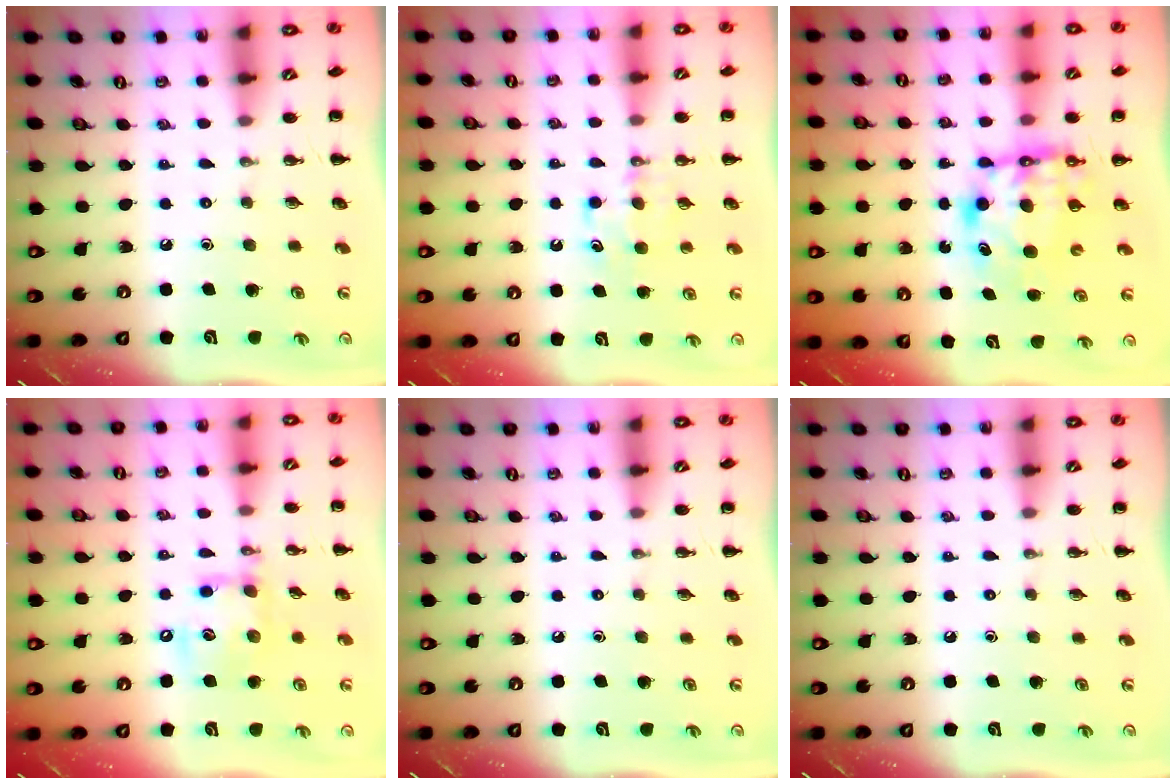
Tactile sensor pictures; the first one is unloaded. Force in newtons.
{"total": 5.7, "press": 5.6, "slide": 1.5}
{"total": 7.6, "press": 7.4, "slide": 1.4}
{"total": 12.6, "press": 12.5, "slide": 1.9}
{"total": 0.0}
{"total": 0.0}